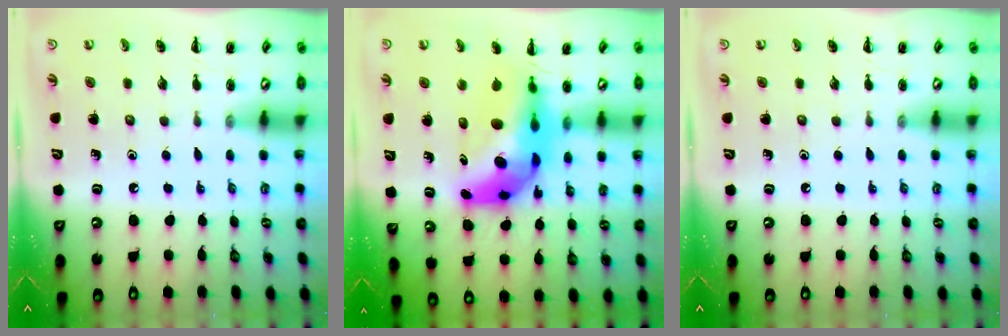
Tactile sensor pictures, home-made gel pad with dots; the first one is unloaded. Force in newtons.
{"total": 13.6, "press": 12.9, "slide": 4.1}
{"total": 0.0}